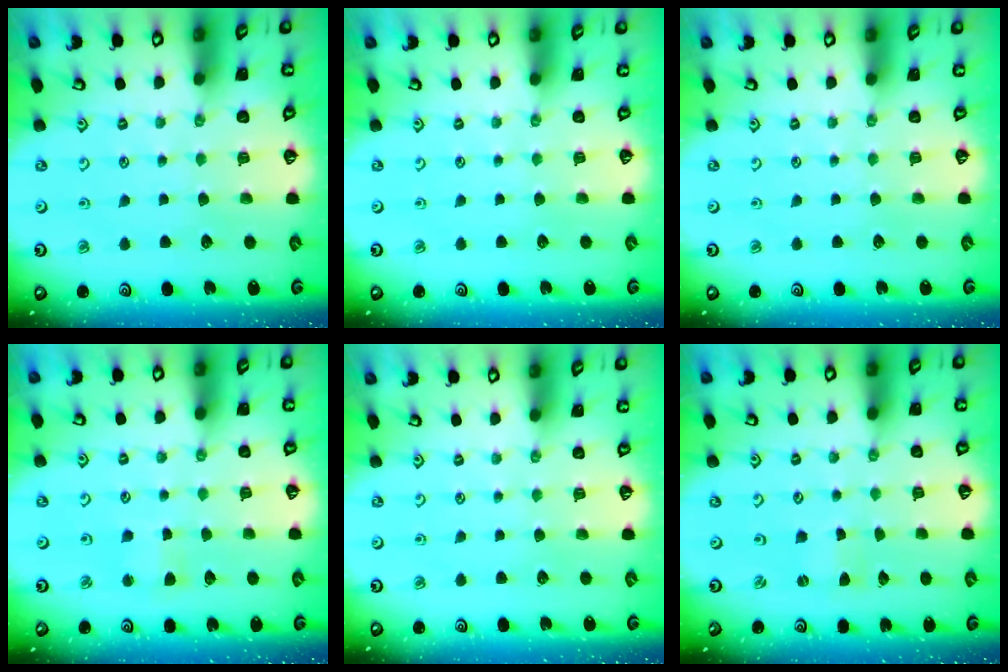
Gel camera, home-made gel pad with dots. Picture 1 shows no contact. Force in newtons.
{"total": 0.0}
{"total": 0.0}
{"total": 3.1, "press": 3.1, "slide": 0.3}
{"total": 0.0}
{"total": 0.0}